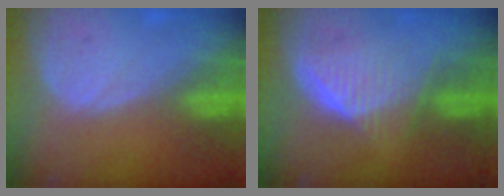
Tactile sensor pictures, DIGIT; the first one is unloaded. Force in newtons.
{"total": 5.8, "press": 5.8, "slide": 0.5}